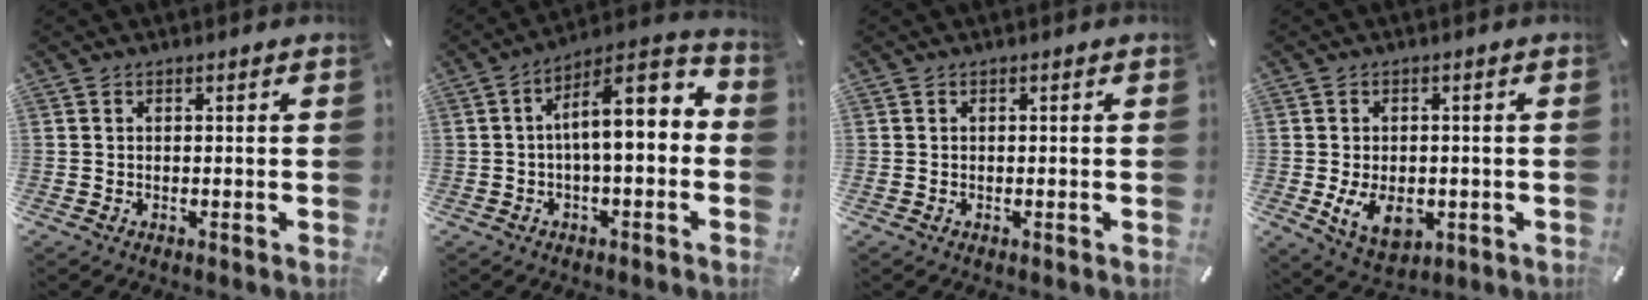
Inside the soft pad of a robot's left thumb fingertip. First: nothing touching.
{"total": 11.8, "force": [1.3, 4.9, 10.7], "torque": [-0.152, -0.017, 0.019]}
{"total": 0.0}
{"total": 8.1, "force": [-1.6, 5.6, 5.7], "torque": [-0.100, -0.006, -0.029]}